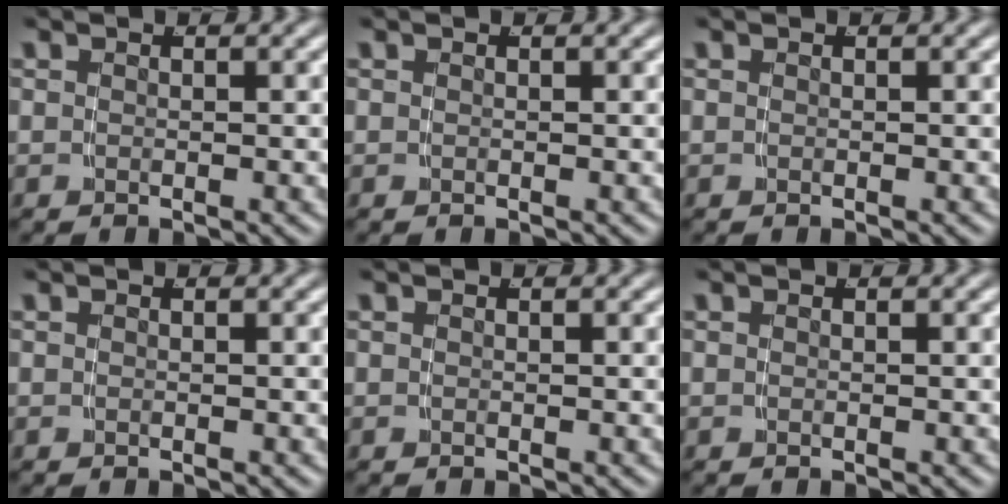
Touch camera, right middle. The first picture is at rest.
{"total": 0.0}
{"total": 0.0}
{"total": 0.0}
{"total": 0.0}
{"total": 0.0}